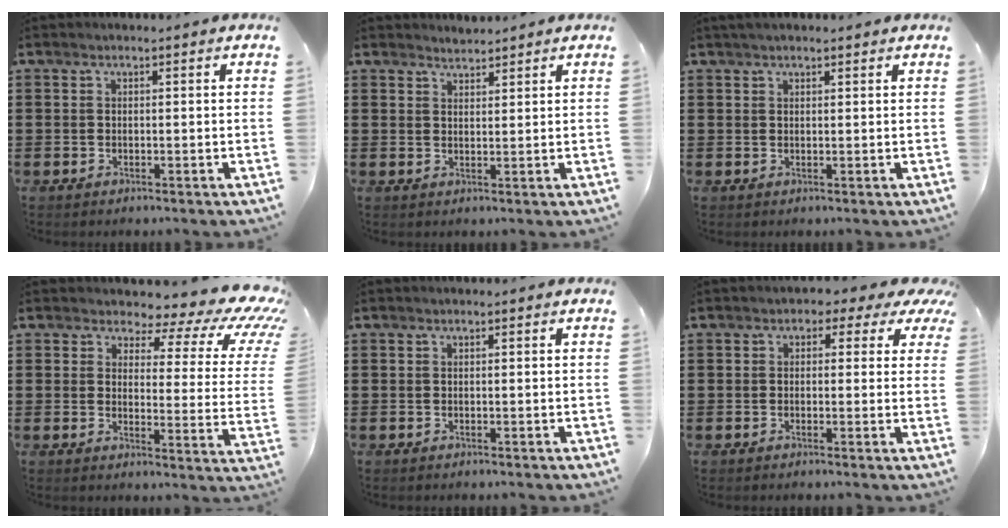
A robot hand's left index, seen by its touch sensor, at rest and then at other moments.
{"total": 1.6, "force": [1.6, 0.1, -0.2], "torque": [0.000, 0.002, 0.033]}
{"total": 1.2, "force": [1.0, 0.3, 0.5], "torque": [-0.010, 0.002, 0.019]}
{"total": 6.2, "force": [4.1, 2.6, 3.8], "torque": [-0.062, -0.034, 0.065]}
{"total": 0.0}
{"total": 2.2, "force": [0.5, 1.8, 1.2], "torque": [-0.017, 0.000, -0.001]}